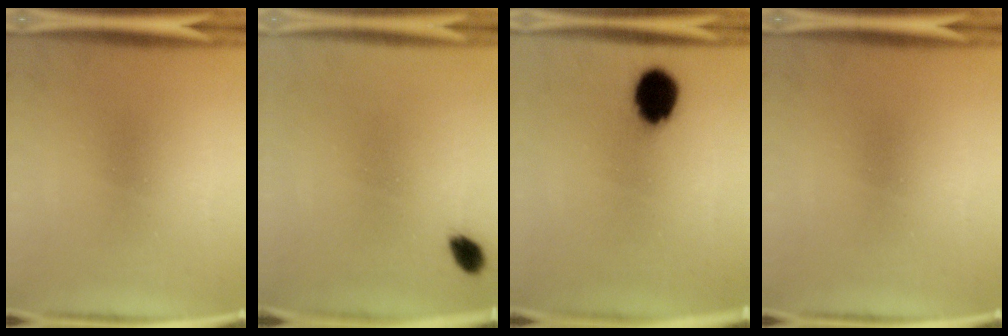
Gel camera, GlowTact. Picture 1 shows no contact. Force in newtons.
{"total": 2.6}
{"total": 9.6}
{"total": 0.0}